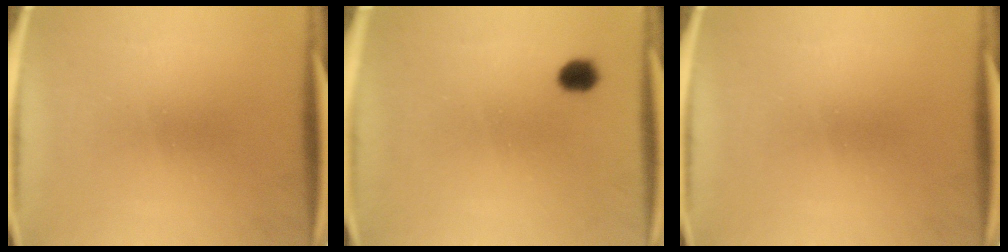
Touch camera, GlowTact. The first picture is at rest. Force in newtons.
{"total": 2.7}
{"total": 0.0}